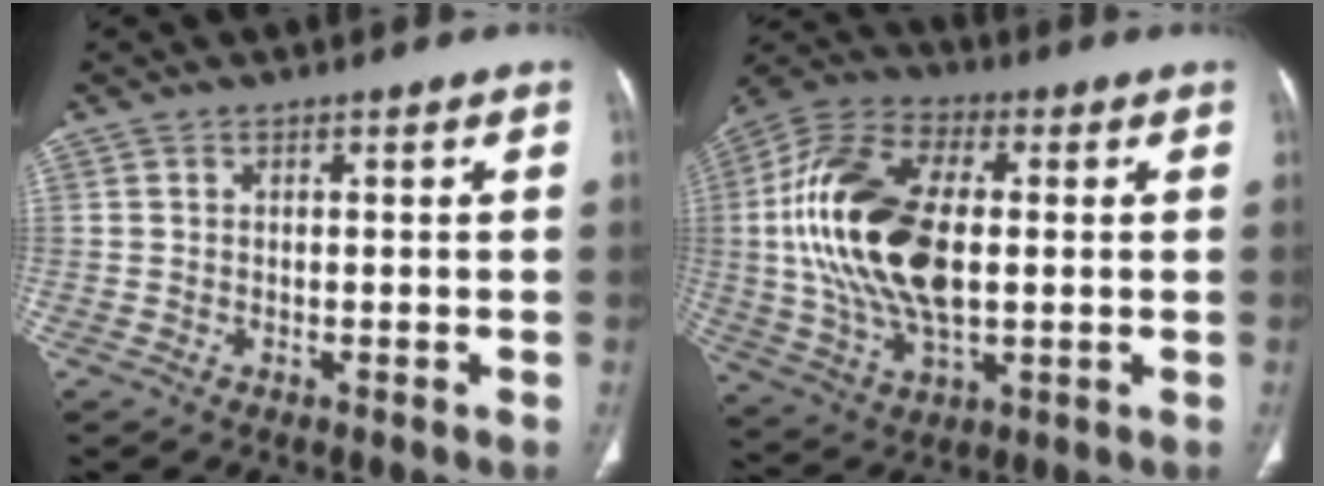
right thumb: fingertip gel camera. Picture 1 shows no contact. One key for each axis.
{"total": 22.0, "fx": 1.2, "fy": 11.8, "fz": 18.5, "tx": -0.379, "ty": 0.005, "tz": 0.022}